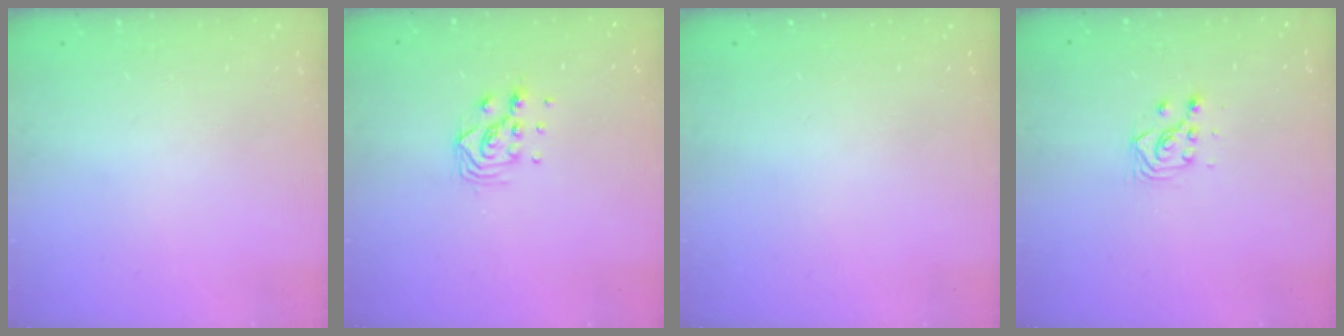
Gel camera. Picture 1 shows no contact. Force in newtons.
{"total": 7.8, "press": 7.8, "slide": 0.7}
{"total": 0.0}
{"total": 3.5, "press": 3.4, "slide": 0.9}